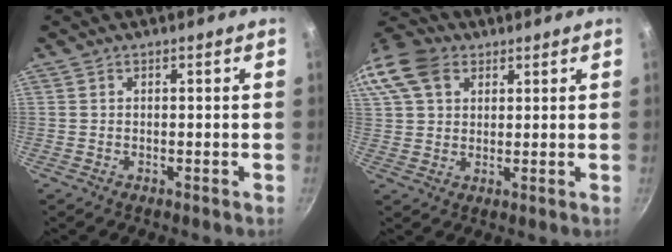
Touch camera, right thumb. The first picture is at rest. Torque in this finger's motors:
{"motor_torque": [-0.68, 1.61, 0.58, -0.45, 0.23]}